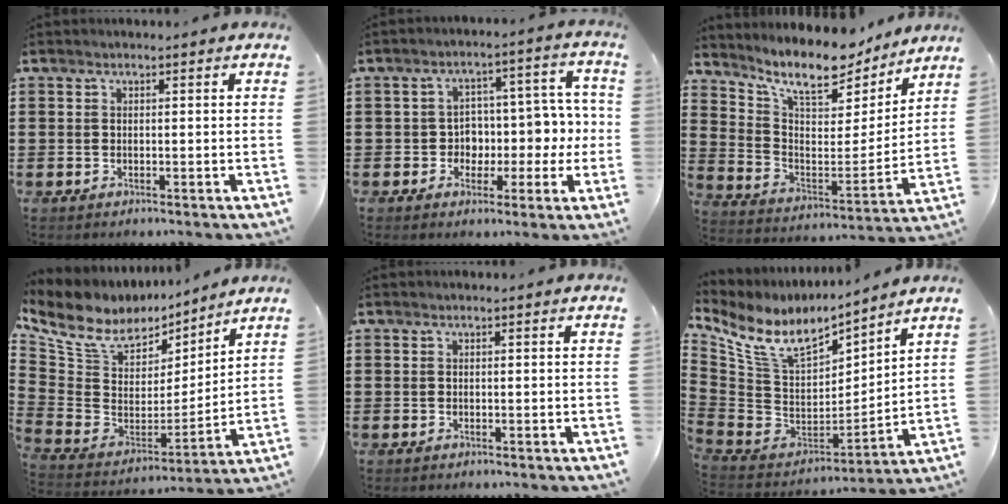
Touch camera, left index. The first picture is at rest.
{"total": 5.8, "force": [-0.3, 5.3, 2.2], "torque": [-0.050, -0.005, -0.009]}
{"total": 10.4, "force": [8.8, 2.8, 4.7], "torque": [-0.109, -0.062, 0.148]}
{"total": 8.9, "force": [6.6, 4.7, 3.6], "torque": [-0.110, -0.040, 0.118]}
{"total": 0.0}
{"total": 10.4, "force": [7.0, 4.7, 6.1], "torque": [-0.153, -0.041, 0.127]}